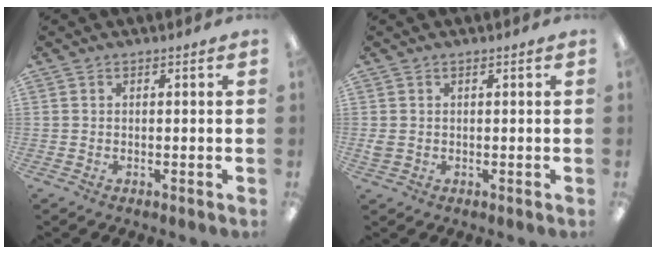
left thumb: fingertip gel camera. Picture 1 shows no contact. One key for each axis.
{"total": 1.5, "fx": 0.2, "fy": 1.2, "fz": 0.8, "tx": -0.017, "ty": 0.006, "tz": 0.002}